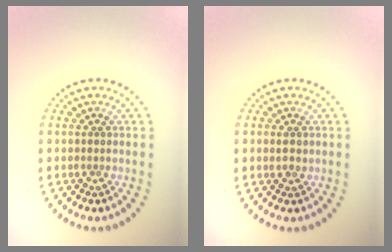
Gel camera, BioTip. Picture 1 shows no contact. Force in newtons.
{"total": 1.1, "press": 1.1, "slide": 0.2}